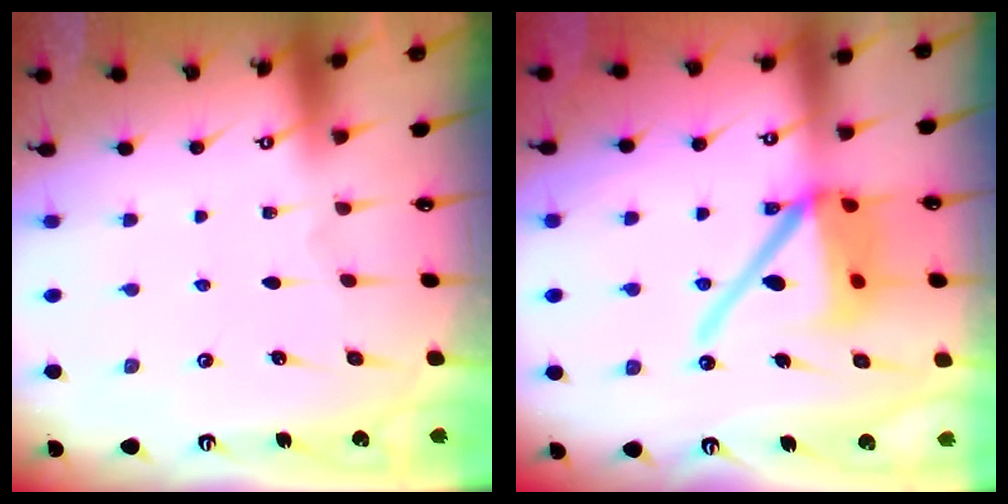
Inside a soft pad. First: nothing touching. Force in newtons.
{"total": 16.0, "press": 15.7, "slide": 2.6}